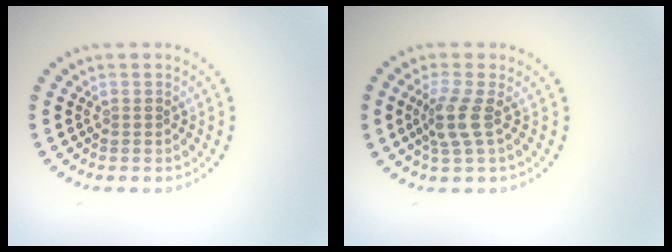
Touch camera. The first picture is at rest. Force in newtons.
{"total": 2.5, "press": 1.9, "slide": 1.6}